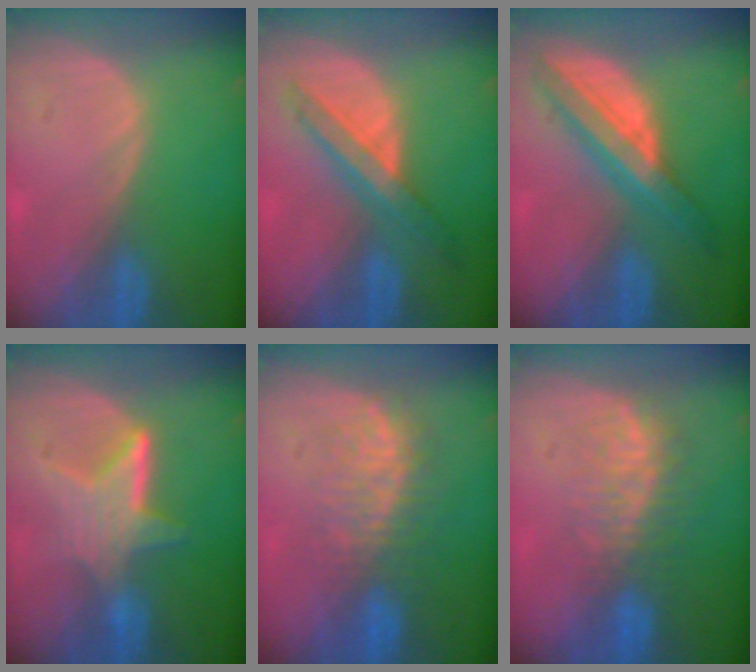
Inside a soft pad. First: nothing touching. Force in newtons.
{"total": 6.9, "press": 6.3, "slide": 2.9}
{"total": 7.6, "press": 7.6, "slide": 0.3}
{"total": 6.4, "press": 6.0, "slide": 2.3}
{"total": 7.8, "press": 7.6, "slide": 2.1}
{"total": 7.7, "press": 7.1, "slide": 3.0}